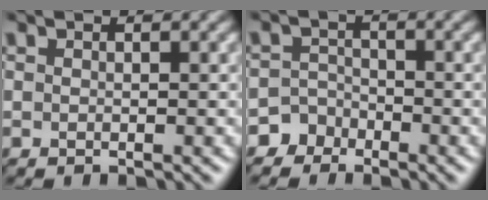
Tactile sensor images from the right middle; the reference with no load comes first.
{"total": 3.2, "force": [-2.5, 2.0, -0.2], "torque": [0.033, 0.008, -0.049]}